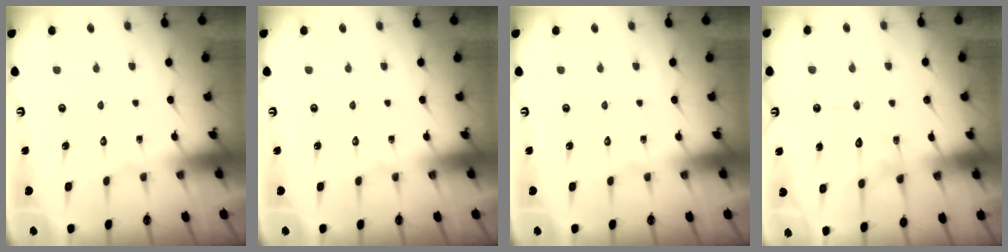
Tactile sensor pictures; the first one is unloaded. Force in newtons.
{"total": 0.0}
{"total": 0.0}
{"total": 11.8, "press": 11.8, "slide": 1.1}